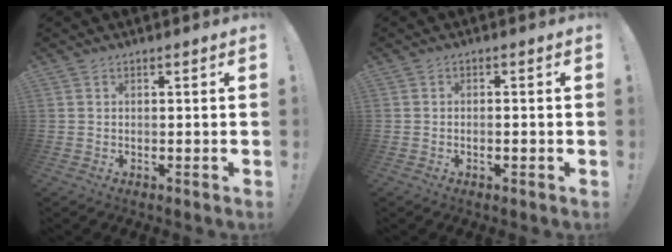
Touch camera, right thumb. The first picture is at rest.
{"total": 1.2, "force": [-0.7, 0.3, 1.0], "torque": [-0.017, 0.000, -0.012]}